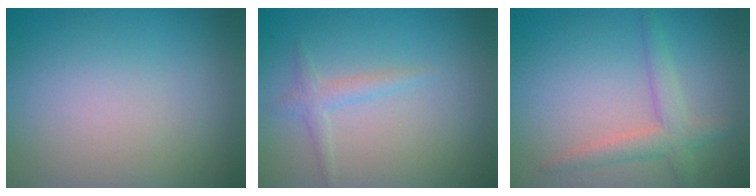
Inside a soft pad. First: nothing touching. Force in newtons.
{"total": 1.5, "press": 1.5, "slide": 0.1}
{"total": 2.8, "press": 2.8, "slide": 0.2}